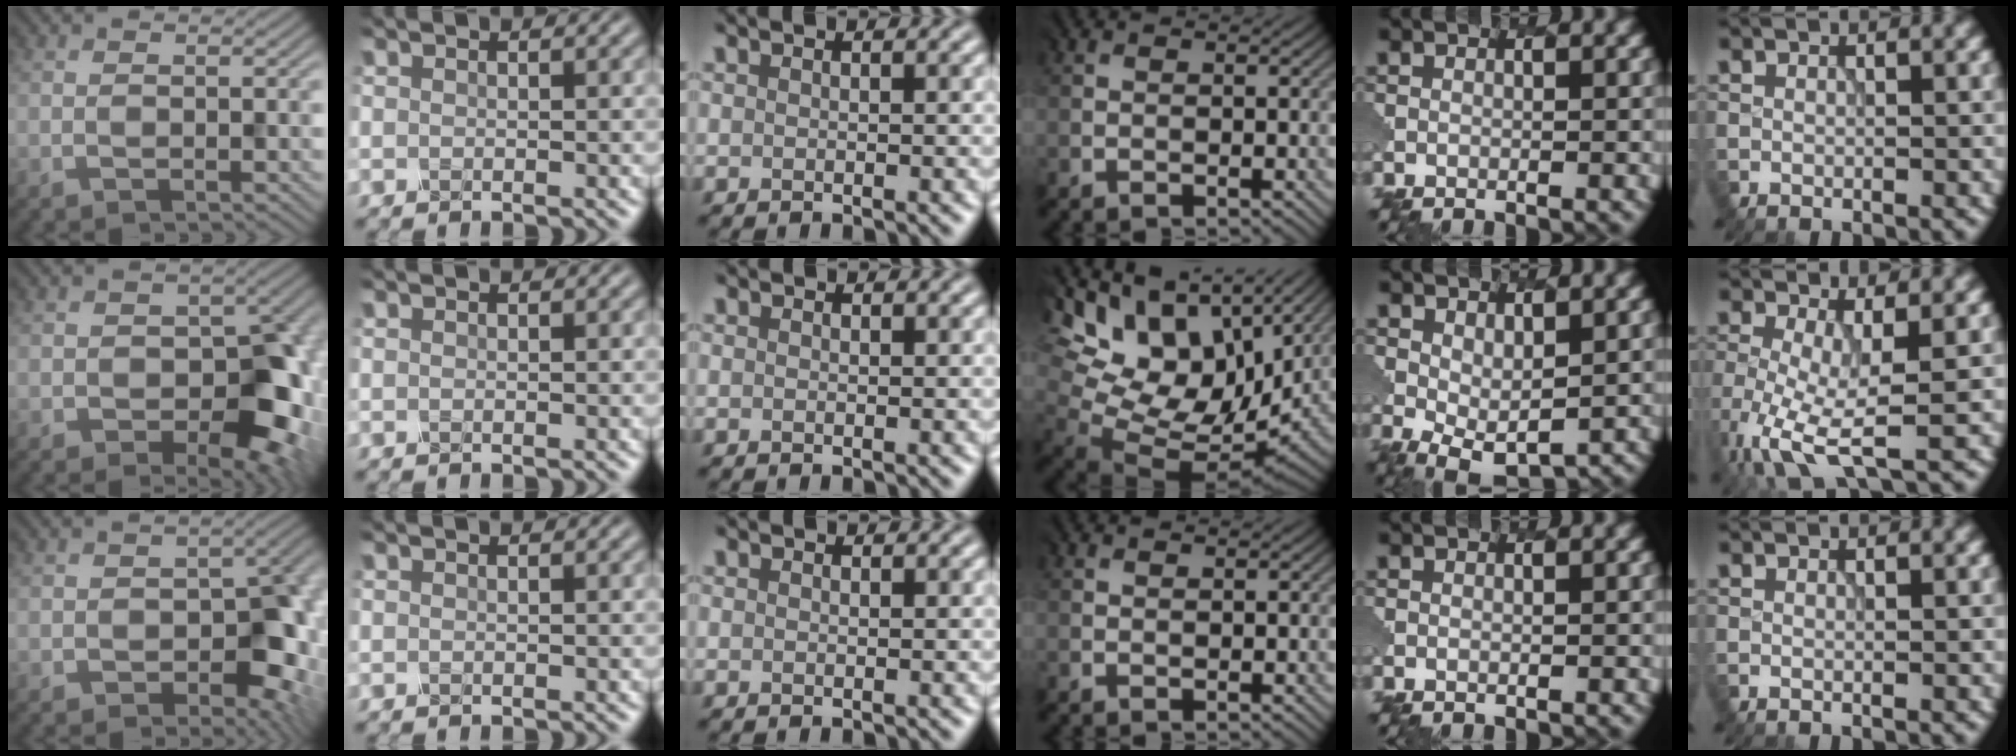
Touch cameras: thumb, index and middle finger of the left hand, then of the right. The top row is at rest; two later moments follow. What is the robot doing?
{"motion": "dispense", "object": "toothpaste"}